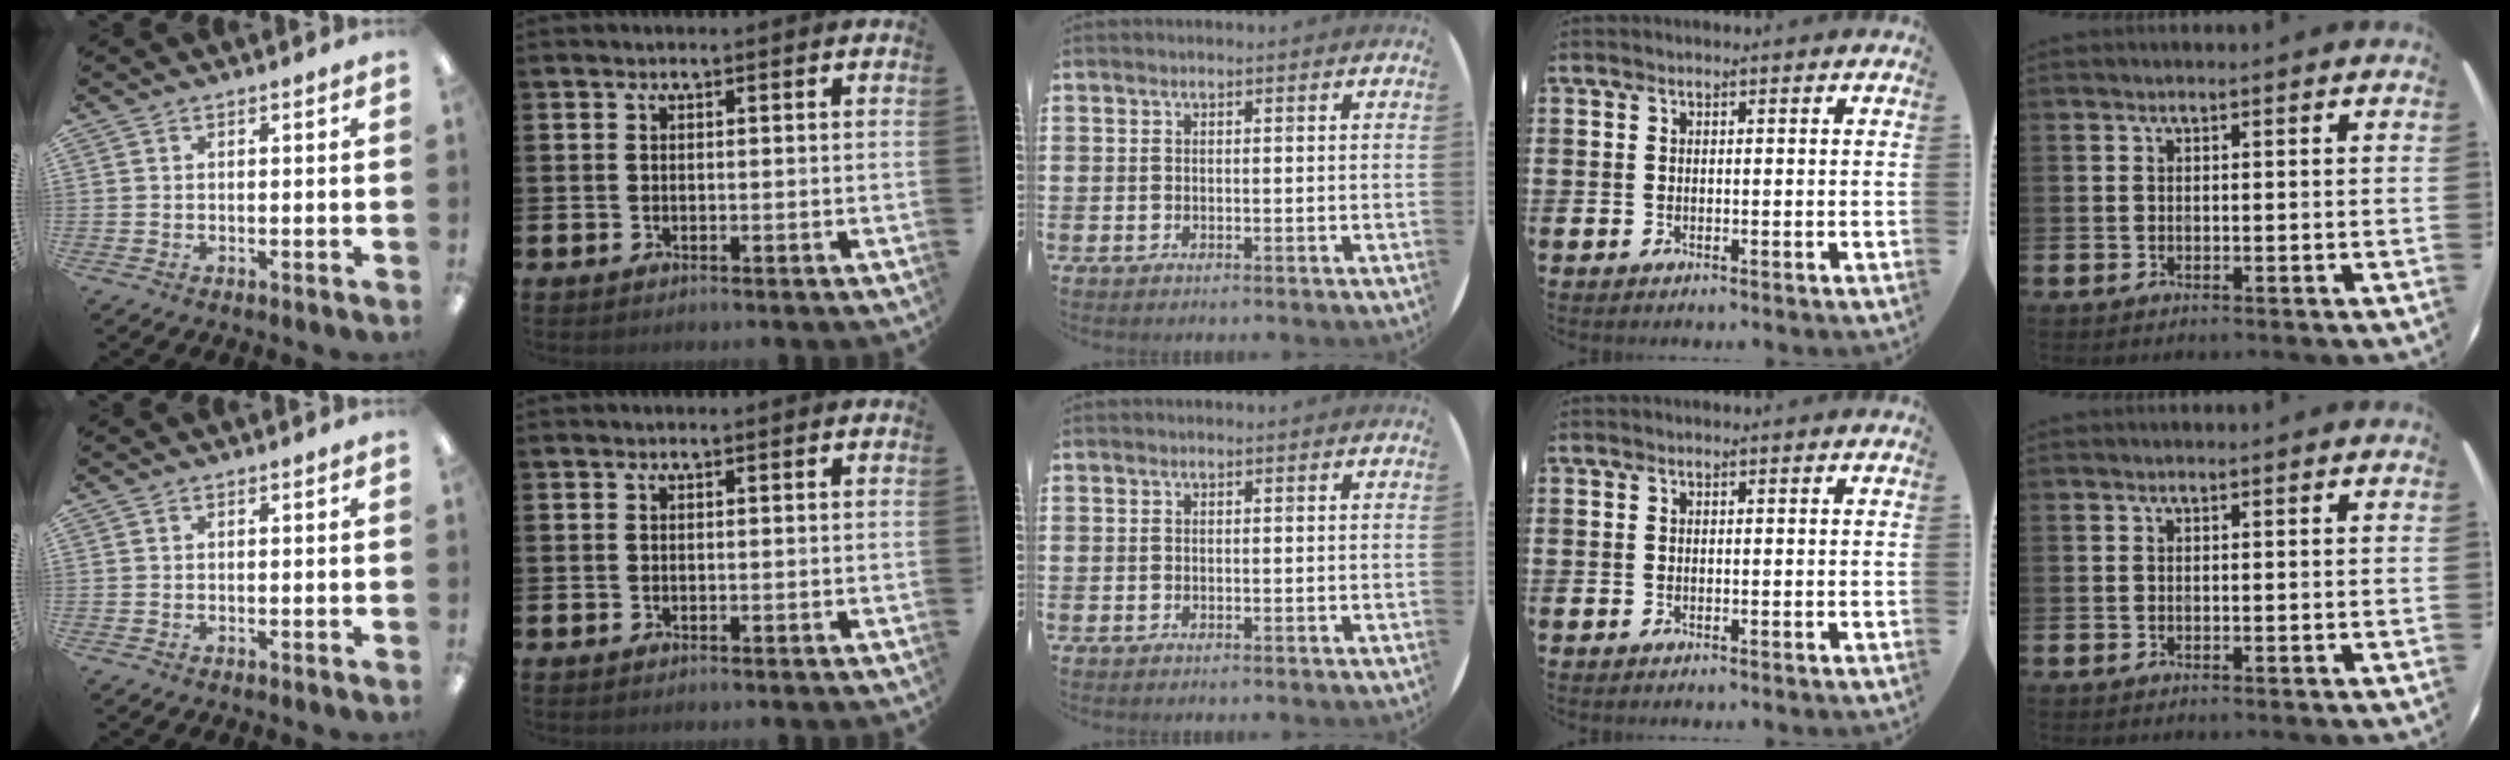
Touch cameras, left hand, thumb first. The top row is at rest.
{}